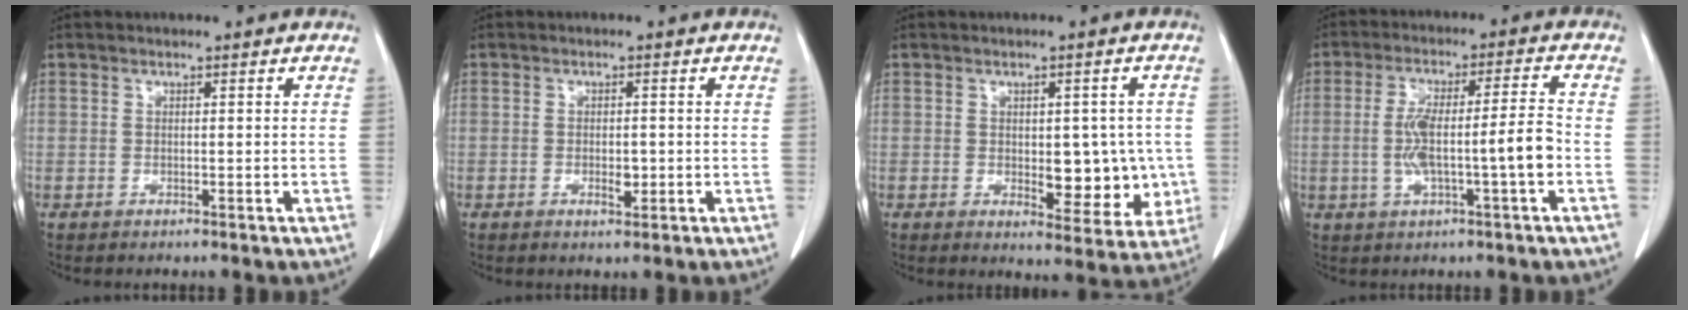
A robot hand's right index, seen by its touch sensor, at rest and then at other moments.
{"total": 2.1, "force": [-0.5, 0.9, 1.8], "torque": [-0.031, -0.002, -0.004]}
{"total": 8.8, "force": [-0.7, 4.5, 7.6], "torque": [-0.078, 0.002, 0.002]}
{"total": 9.4, "force": [-1.8, 0.6, 9.2], "torque": [-0.172, 0.018, -0.028]}